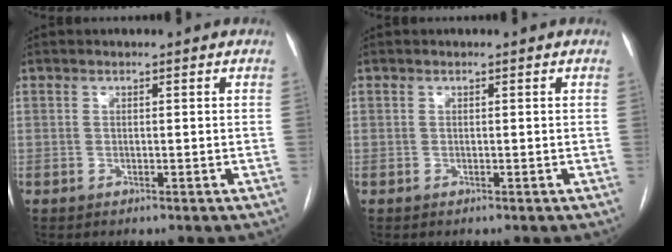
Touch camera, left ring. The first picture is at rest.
{"total": 0.0}